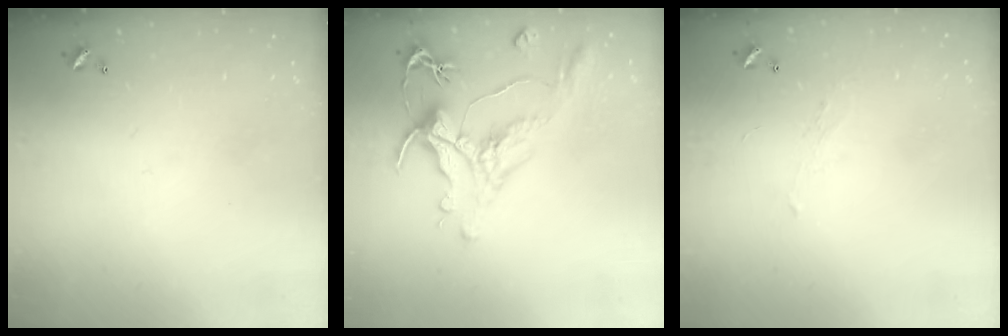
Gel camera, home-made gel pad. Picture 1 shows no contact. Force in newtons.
{"total": 1.5, "press": 0.4, "slide": 1.5}
{"total": 1.3, "press": 1.1, "slide": 0.7}